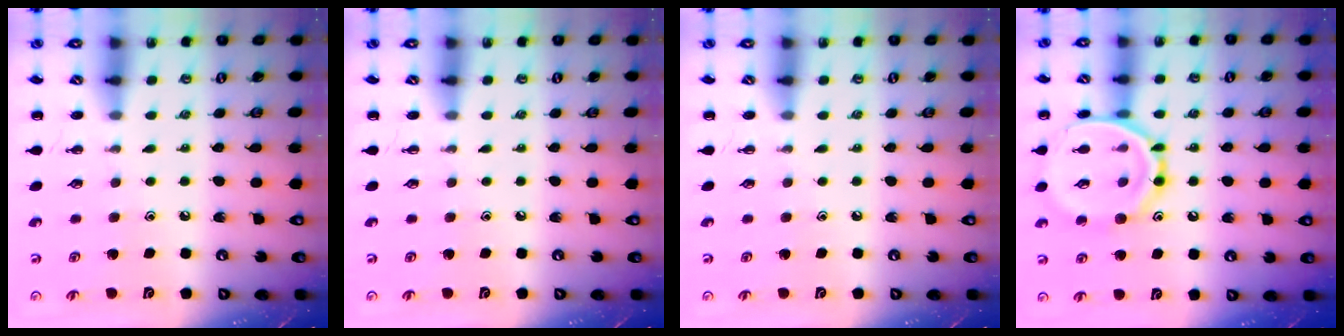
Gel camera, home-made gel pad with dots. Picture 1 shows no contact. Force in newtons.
{"total": 0.0}
{"total": 0.0}
{"total": 15.8, "press": 15.7, "slide": 1.2}